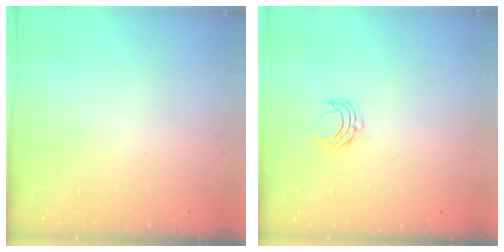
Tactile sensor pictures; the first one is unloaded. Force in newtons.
{"total": 5.3, "press": 5.3, "slide": 0.5}